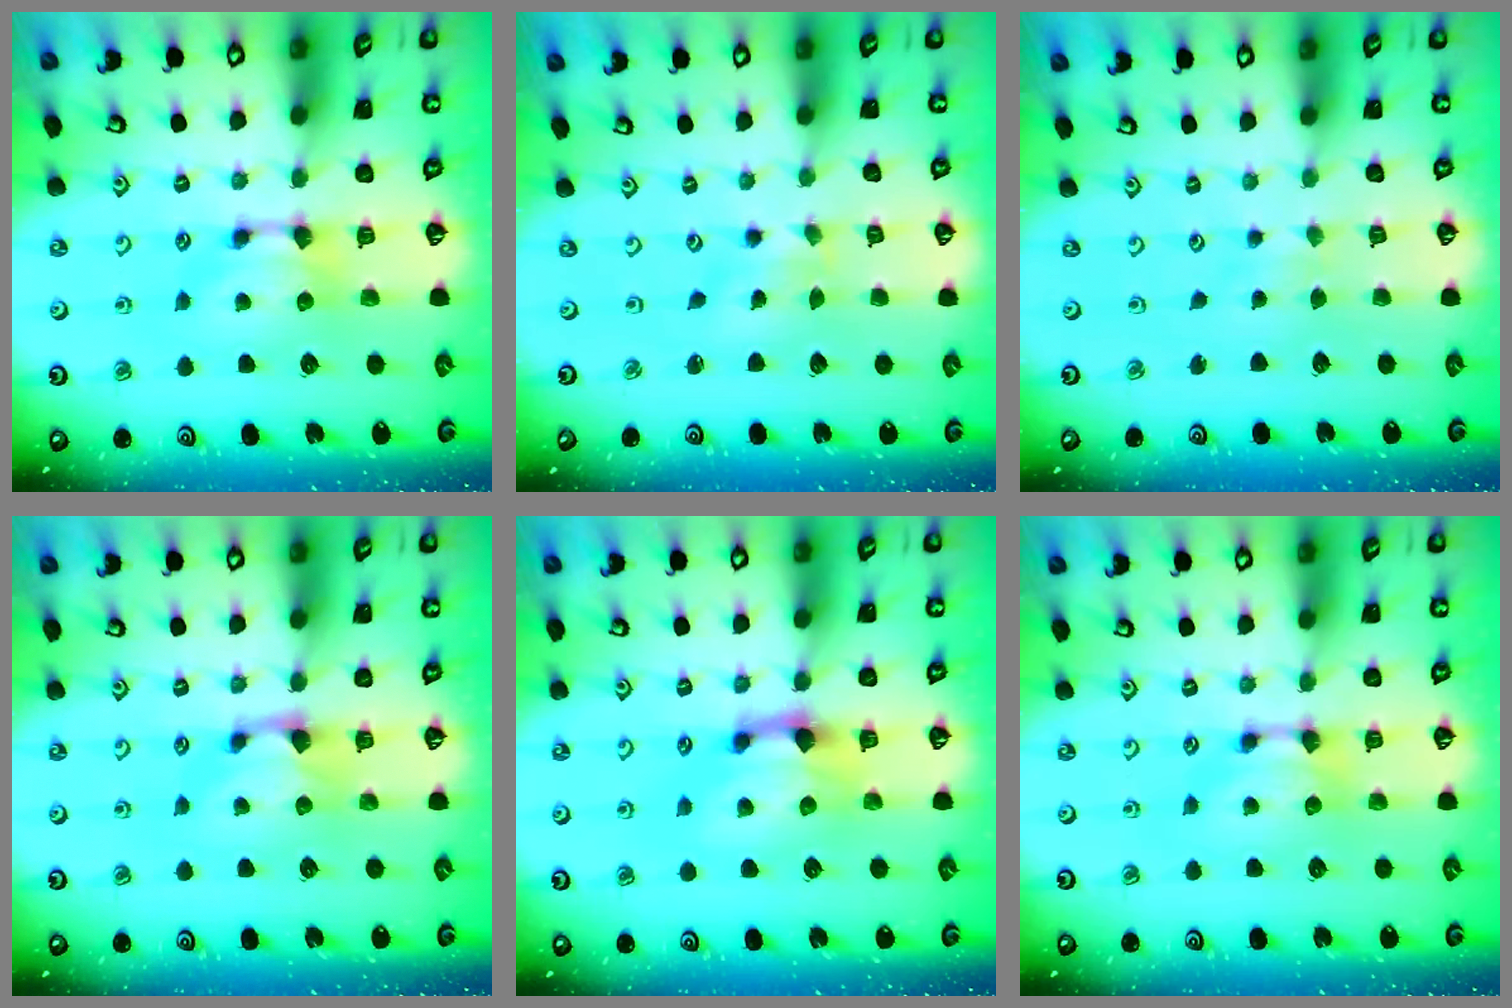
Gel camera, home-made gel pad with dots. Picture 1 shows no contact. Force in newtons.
{"total": 2.8, "press": 2.6, "slide": 1.0}
{"total": 2.6, "press": 2.6, "slide": 0.0}
{"total": 0.9, "press": 0.5, "slide": 0.7}
{"total": 2.1, "press": 1.6, "slide": 1.4}
{"total": 0.0}